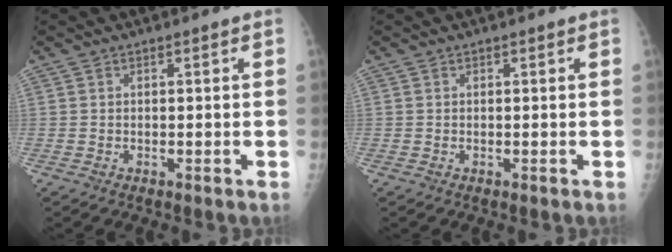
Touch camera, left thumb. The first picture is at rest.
{"total": 0.0}